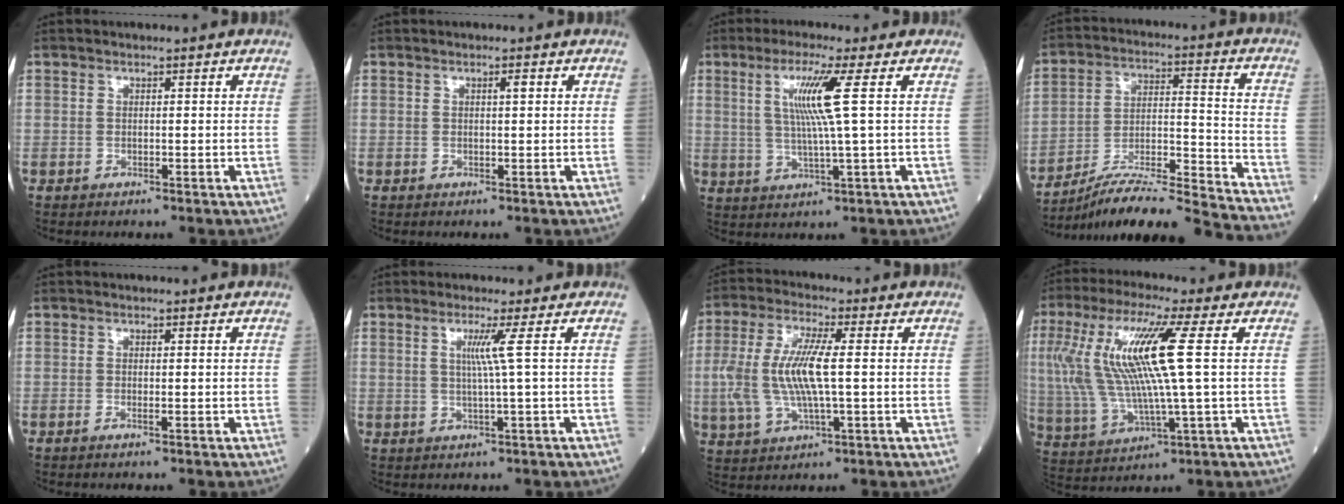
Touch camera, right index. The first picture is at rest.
{"total": 1.0, "force": [0.4, 0.1, 0.9], "torque": [-0.008, 0.002, 0.005]}
{"total": 7.5, "force": [2.0, -1.5, 7.1], "torque": [-0.136, -0.003, 0.043]}
{"total": 20.7, "force": [-19.1, -1.6, 7.6], "torque": [-0.110, -0.005, -0.304]}
{"total": 0.7, "force": [-0.2, -0.1, 0.7], "torque": [-0.016, -0.002, -0.005]}
{"total": 3.4, "force": [0.9, -1.5, 2.9], "torque": [-0.052, -0.006, 0.018]}
{"total": 10.6, "force": [0.2, 2.4, 10.3], "torque": [-0.232, 0.006, 0.003]}
{"total": 15.8, "force": [3.0, 0.8, 15.5], "torque": [-0.343, 0.011, 0.055]}